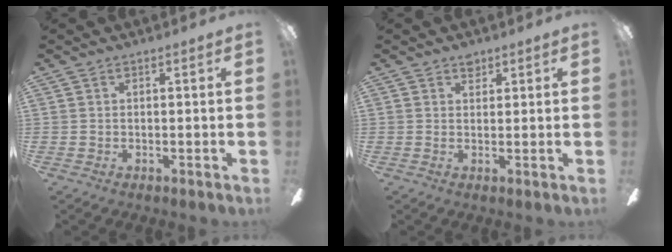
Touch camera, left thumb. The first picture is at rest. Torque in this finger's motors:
{"motor_torque": [0.17, -0.04, 0.34, -0.13, 0.00]}